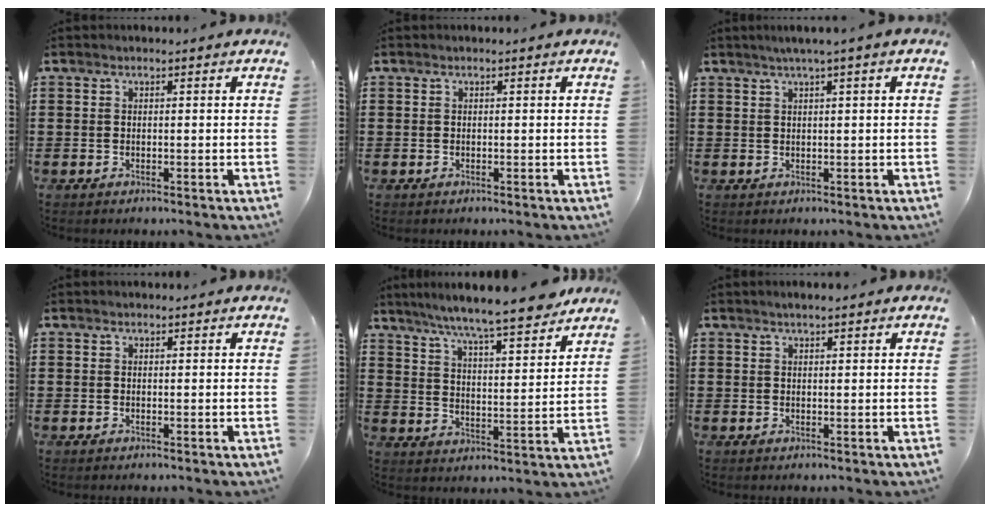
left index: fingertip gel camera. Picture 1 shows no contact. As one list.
[{"total": 0.0}, {"total": 1.6, "force": [0.9, -0.4, 1.3], "torque": [-0.024, -0.003, 0.015]}, {"total": 0.5, "force": [0.5, 0.2, 0.0], "torque": [-0.002, 0.001, 0.010]}, {"total": 8.1, "force": [7.4, 0.0, 3.4], "torque": [-0.086, -0.047, 0.125]}, {"total": 1.5, "force": [1.2, 0.2, 0.8], "torque": [-0.016, 0.002, 0.023]}]